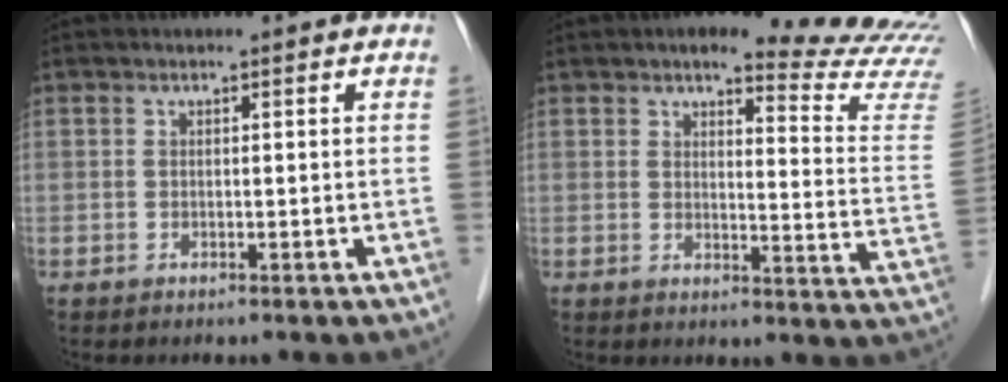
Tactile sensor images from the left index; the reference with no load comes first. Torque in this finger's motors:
{"motor_torque": [-0.10, -0.72, 0.16, 0.03]}